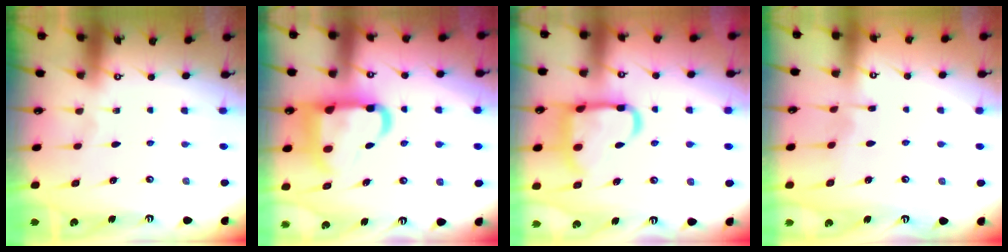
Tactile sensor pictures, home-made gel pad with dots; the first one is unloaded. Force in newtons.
{"total": 16.7, "press": 16.6, "slide": 2.0}
{"total": 16.3, "press": 16.2, "slide": 1.7}
{"total": 3.2, "press": 3.2, "slide": 0.4}